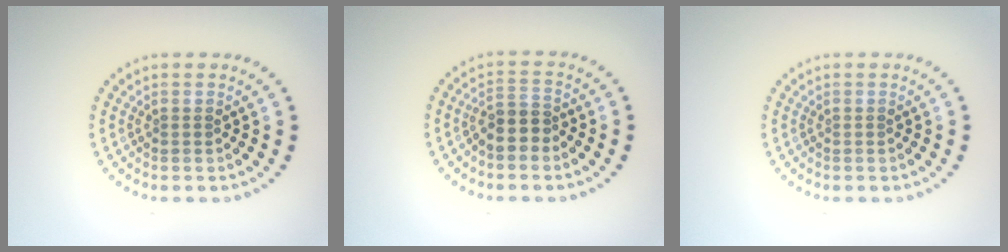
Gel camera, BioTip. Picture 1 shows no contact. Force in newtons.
{"total": 2.6, "press": 2.3, "slide": 1.3}
{"total": 0.0}